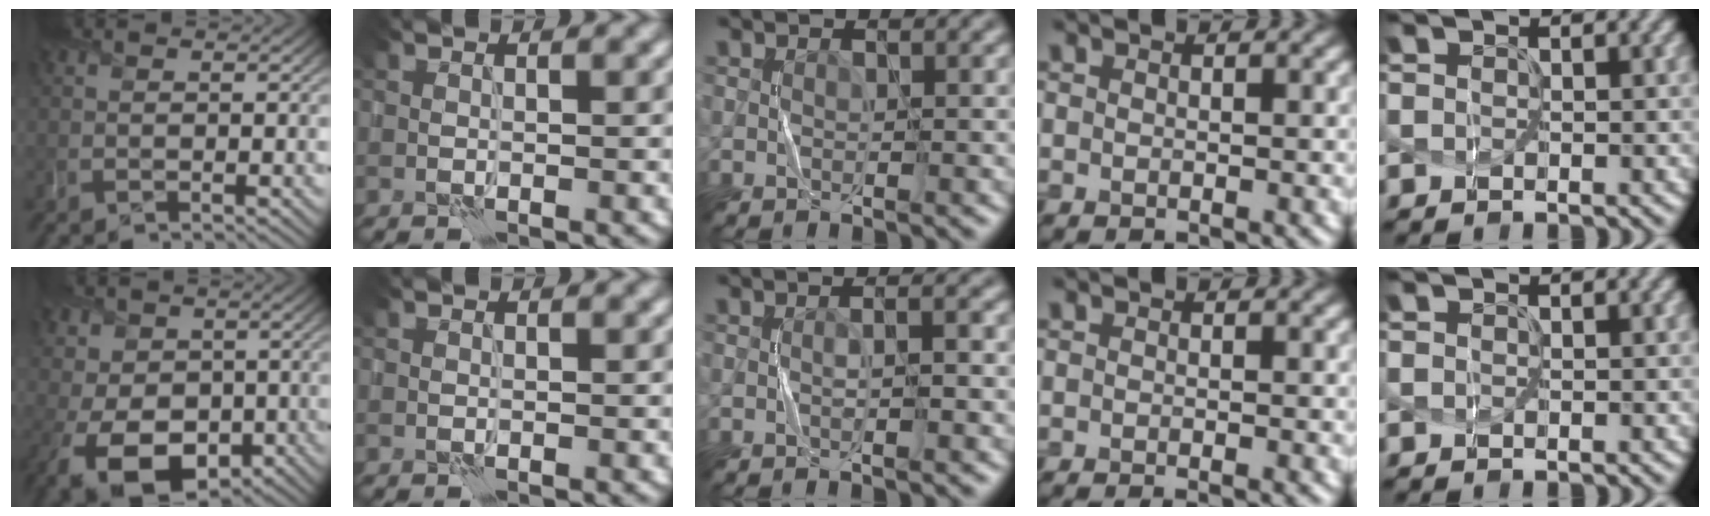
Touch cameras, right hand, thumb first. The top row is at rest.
{"thumb": {"total": 12.8, "force": [-4.2, 9.5, 7.6], "torque": [-0.153, -0.018, -0.085]}, "middle": {"total": 2.1, "force": [0.0, 0.6, 2.0], "torque": [-0.009, -0.001, -0.013]}, "ring": {"total": 1.9, "force": [-1.2, 0.6, 1.4], "torque": [-0.004, -0.006, -0.015]}}